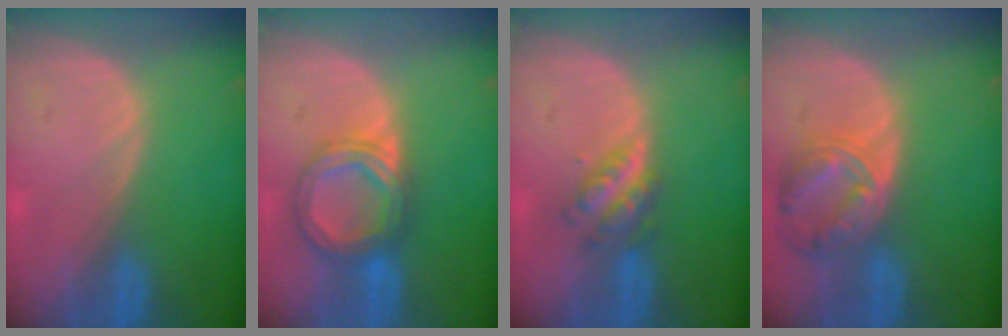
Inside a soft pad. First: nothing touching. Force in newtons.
{"total": 6.9, "press": 6.8, "slide": 0.5}
{"total": 4.7, "press": 4.4, "slide": 1.5}
{"total": 8.1, "press": 7.1, "slide": 4.0}